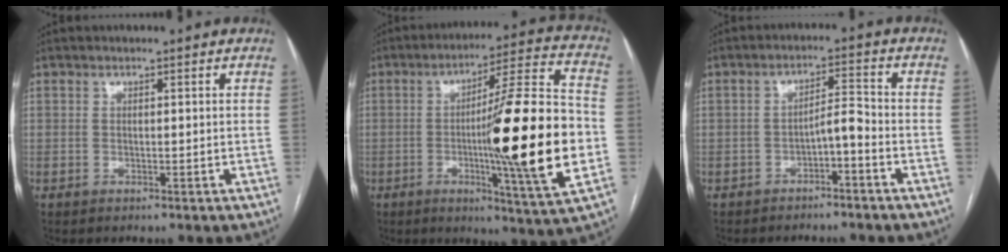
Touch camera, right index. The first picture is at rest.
{"total": 22.0, "force": [-3.2, -0.1, 21.8], "torque": [-0.312, -0.008, -0.052]}
{"total": 3.9, "force": [-2.3, 0.7, 3.1], "torque": [-0.053, 0.012, -0.035]}